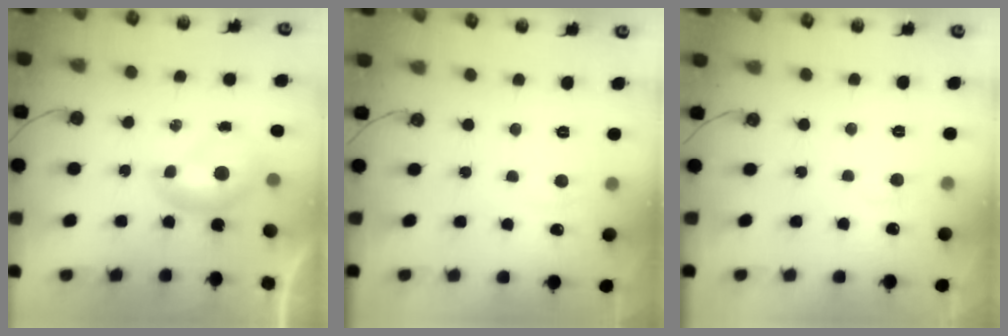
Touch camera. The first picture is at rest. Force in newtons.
{"total": 0.8, "press": 0.5, "slide": 0.6}
{"total": 1.3, "press": 1.2, "slide": 0.6}